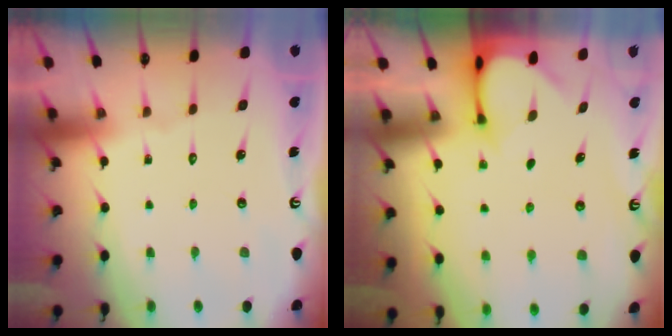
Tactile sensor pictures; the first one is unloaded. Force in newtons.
{"total": 3.2, "press": 3.2, "slide": 0.3}